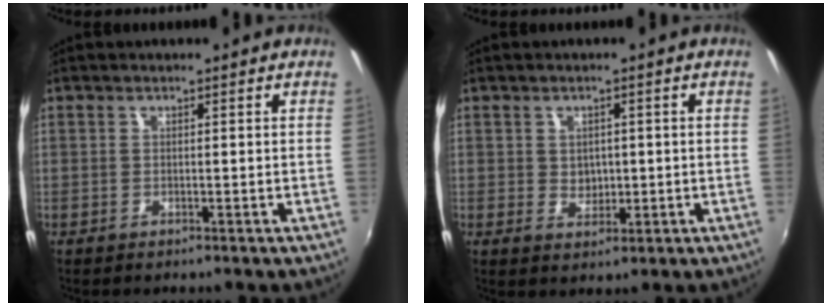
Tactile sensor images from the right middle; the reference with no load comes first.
{"total": 3.1, "force": [0.1, 2.7, 1.5], "torque": [-0.022, 0.000, 0.003]}